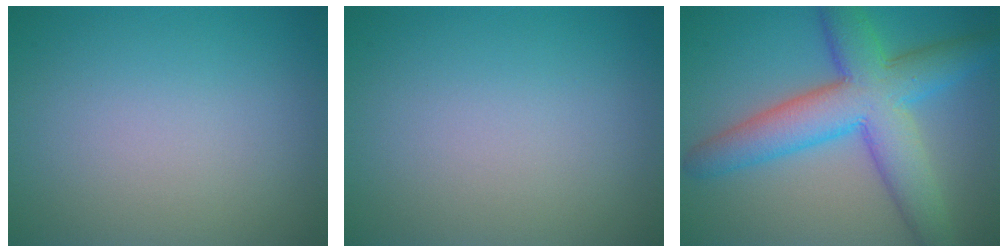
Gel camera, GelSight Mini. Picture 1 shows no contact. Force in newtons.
{"total": 0.0}
{"total": 9.0, "press": 9.0, "slide": 0.1}